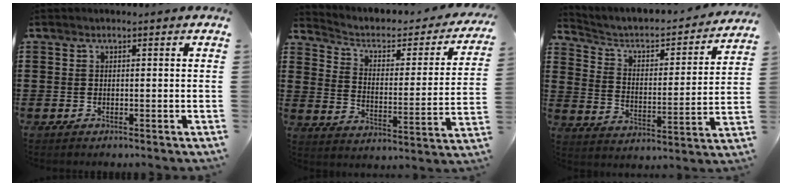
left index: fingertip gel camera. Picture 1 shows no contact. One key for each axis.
{"total": 3.5, "fx": 2.0, "fy": 2.0, "fz": 2.0, "tx": -0.055, "ty": -0.013, "tz": 0.024}
{"total": 3.6, "fx": 2.7, "fy": 1.8, "fz": 1.7, "tx": -0.052, "ty": -0.023, "tz": 0.034}